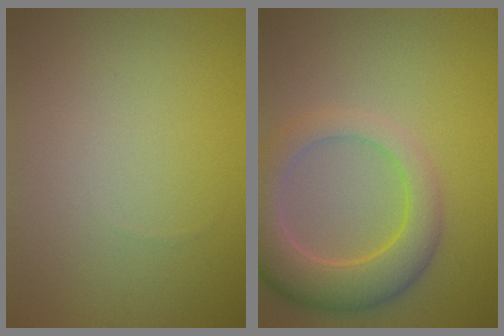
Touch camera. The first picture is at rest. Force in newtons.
{"total": 6.2, "press": 6.2, "slide": 0.5}